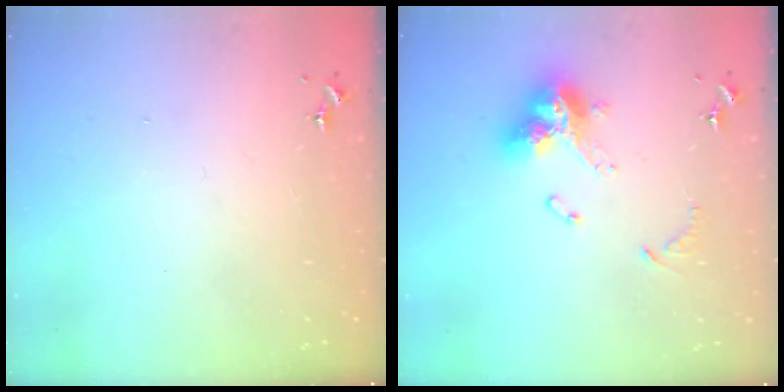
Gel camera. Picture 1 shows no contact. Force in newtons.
{"total": 13.9, "press": 13.9, "slide": 0.9}